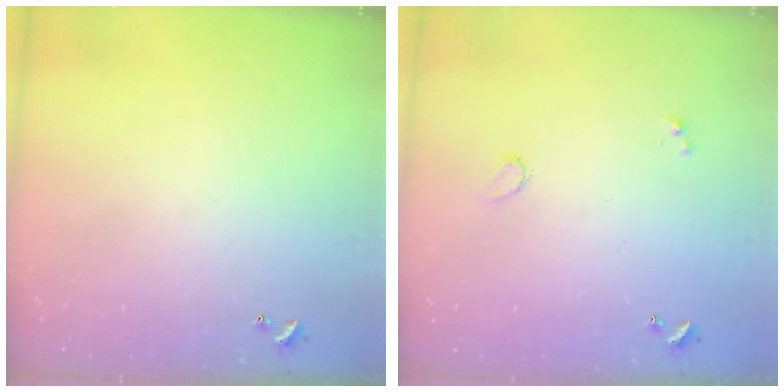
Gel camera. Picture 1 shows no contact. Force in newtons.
{"total": 1.4, "press": 1.3, "slide": 0.2}